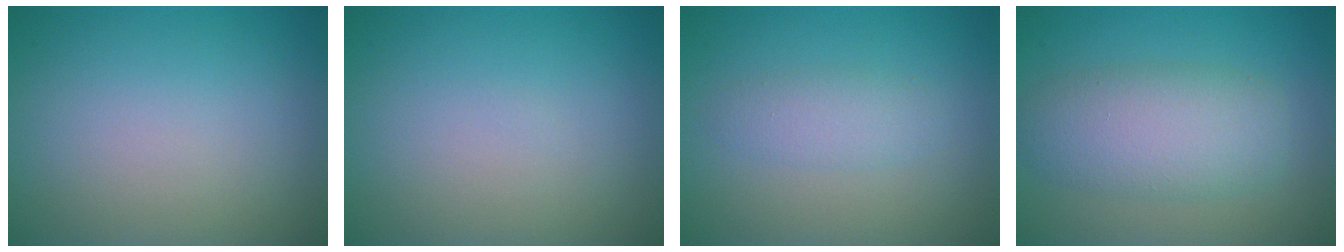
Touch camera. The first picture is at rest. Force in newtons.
{"total": 0.0}
{"total": 2.0, "press": 2.0, "slide": 0.0}
{"total": 5.7, "press": 5.7, "slide": 0.1}